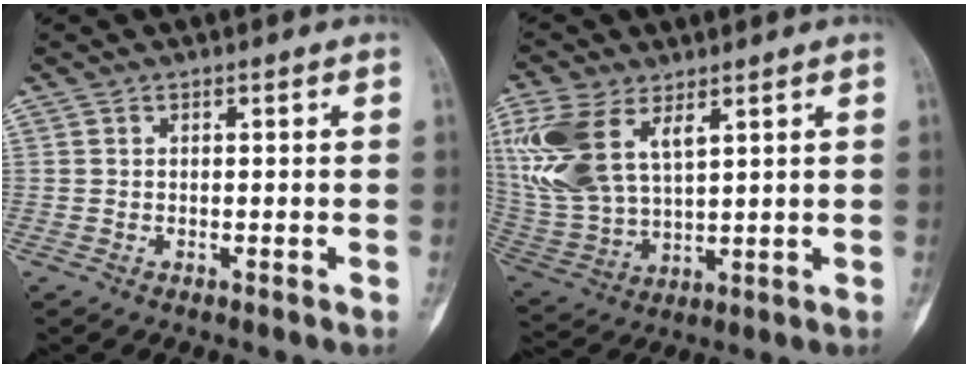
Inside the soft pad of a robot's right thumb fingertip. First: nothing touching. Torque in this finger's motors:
{"motor_torque": [-0.80, 2.23, 1.50, 1.05, 0.15]}